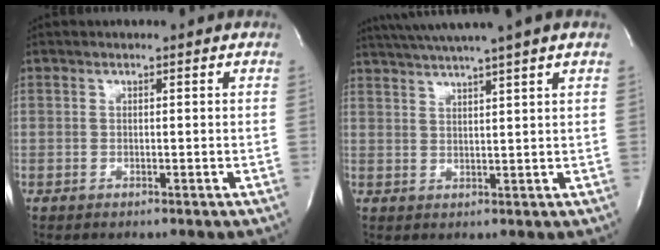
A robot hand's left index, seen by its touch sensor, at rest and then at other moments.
{"total": 11.0, "force": [8.9, -1.3, 6.3], "torque": [-0.111, 0.027, 0.125]}